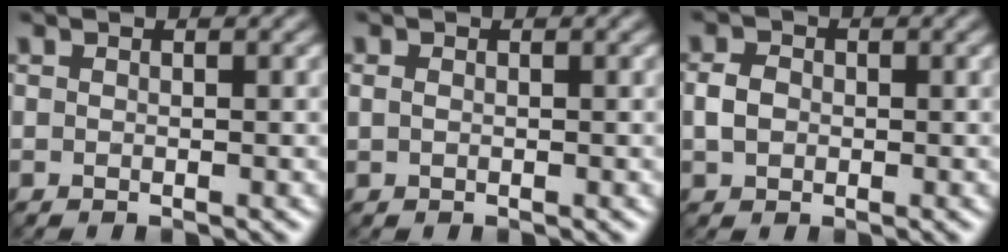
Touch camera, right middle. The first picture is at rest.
{"total": 0.6, "force": [0.2, 0.5, 0.4], "torque": [-0.009, 0.003, 0.000]}
{"total": 2.0, "force": [0.0, 1.7, 1.2], "torque": [-0.025, 0.003, -0.007]}